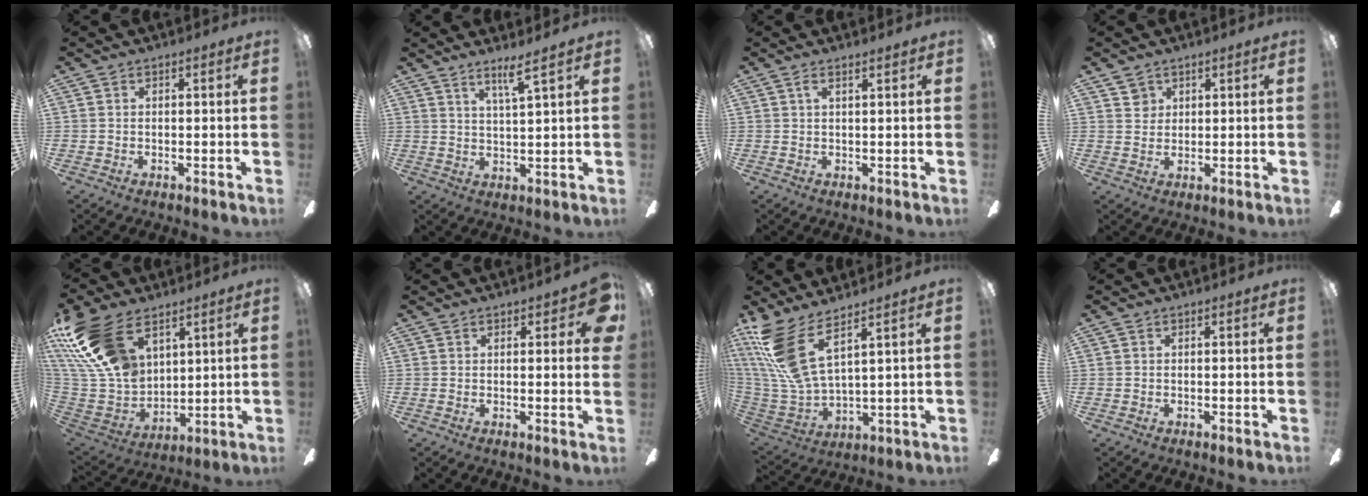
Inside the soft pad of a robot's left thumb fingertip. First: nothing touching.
{"total": 5.3, "force": [4.0, -0.5, 3.3], "torque": [-0.068, -0.018, 0.066]}
{"total": 1.8, "force": [1.1, 0.1, 1.4], "torque": [-0.031, 0.001, 0.019]}
{"total": 2.7, "force": [1.8, 2.0, 0.3], "torque": [0.005, -0.004, 0.032]}
{"total": 22.8, "force": [11.9, 13.6, 13.9], "torque": [-0.317, -0.050, 0.219]}
{"total": 5.9, "force": [2.4, 2.2, 5.0], "torque": [-0.046, -0.012, 0.034]}
{"total": 15.6, "force": [8.4, 5.0, 12.2], "torque": [-0.278, -0.051, 0.143]}
{"total": 0.0}